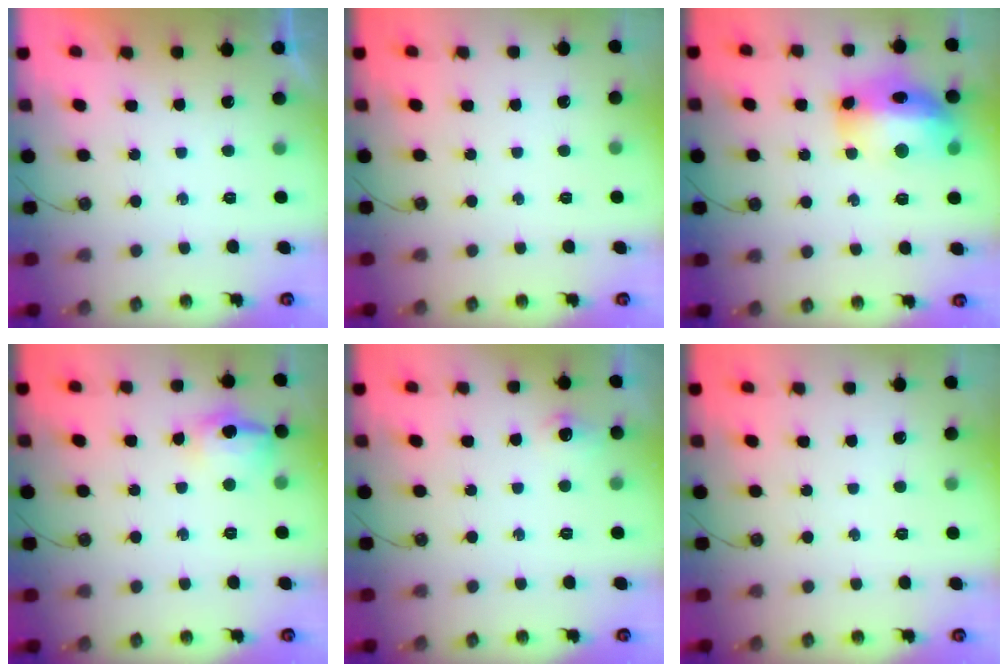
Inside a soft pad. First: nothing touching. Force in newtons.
{"total": 0.0}
{"total": 17.2, "press": 17.1, "slide": 1.6}
{"total": 12.7, "press": 12.7, "slide": 1.2}
{"total": 6.3, "press": 6.3, "slide": 0.8}
{"total": 0.0}